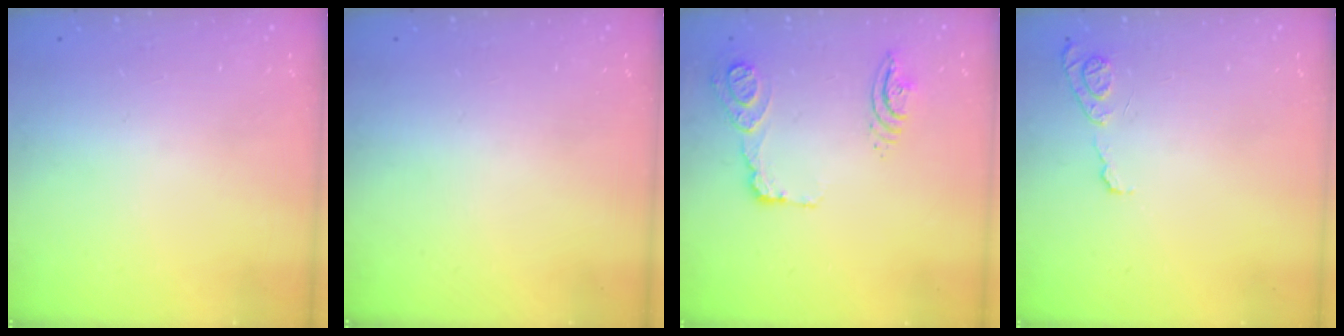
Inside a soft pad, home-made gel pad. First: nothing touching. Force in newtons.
{"total": 0.0}
{"total": 21.3, "press": 16.2, "slide": 13.8}
{"total": 7.6, "press": 7.5, "slide": 0.8}